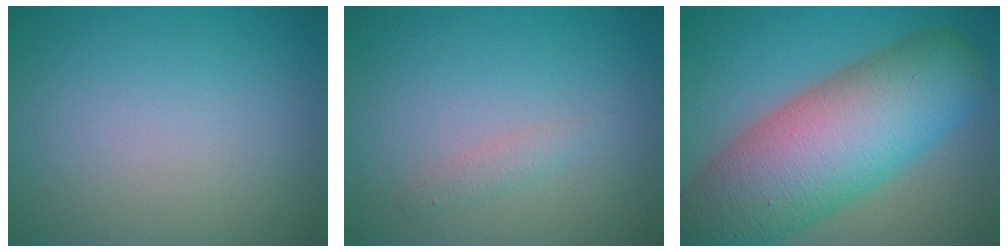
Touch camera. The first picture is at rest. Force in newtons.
{"total": 1.1, "press": 1.1, "slide": 0.0}
{"total": 14.3, "press": 14.3, "slide": 0.7}